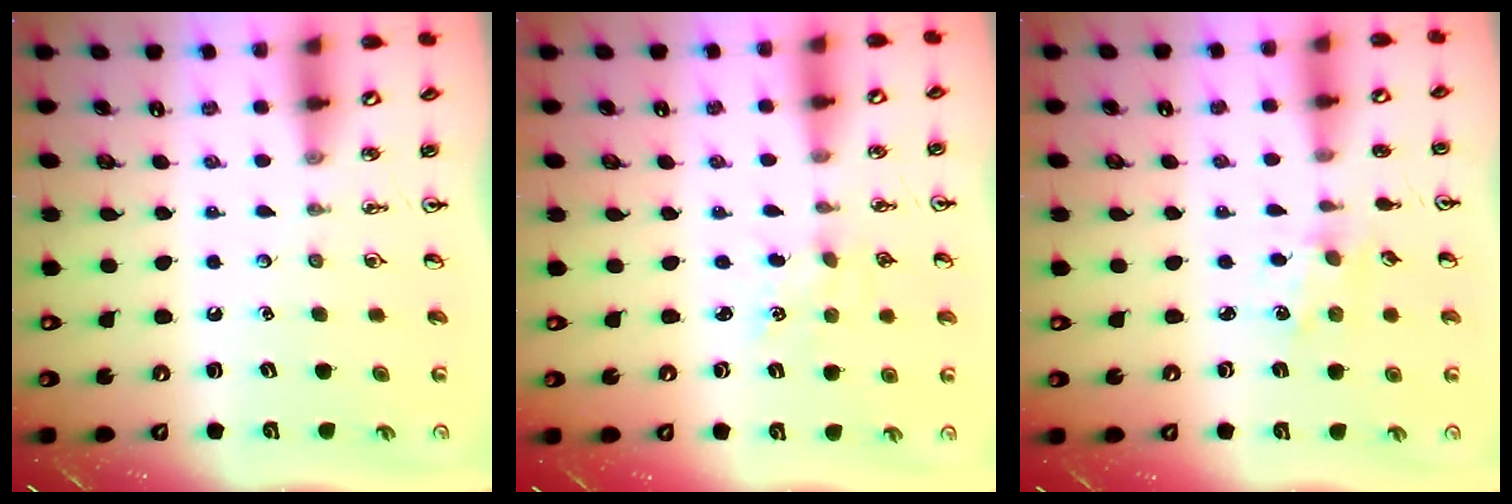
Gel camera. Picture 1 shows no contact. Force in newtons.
{"total": 2.1, "press": 2.1, "slide": 0.3}
{"total": 1.2, "press": 1.2, "slide": 0.3}